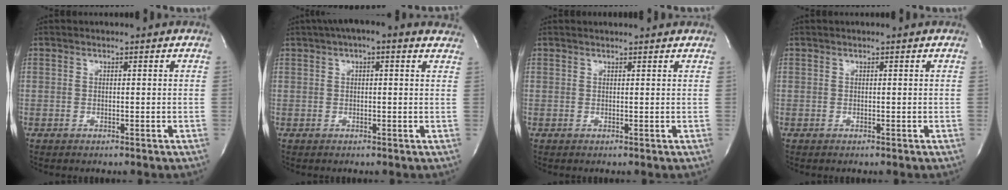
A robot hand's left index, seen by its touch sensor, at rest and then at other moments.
{"total": 8.0, "force": [5.7, 2.2, 5.2], "torque": [-0.075, 0.032, 0.066]}
{"total": 4.1, "force": [3.9, 0.4, 1.3], "torque": [-0.021, 0.019, 0.041]}
{"total": 0.0}